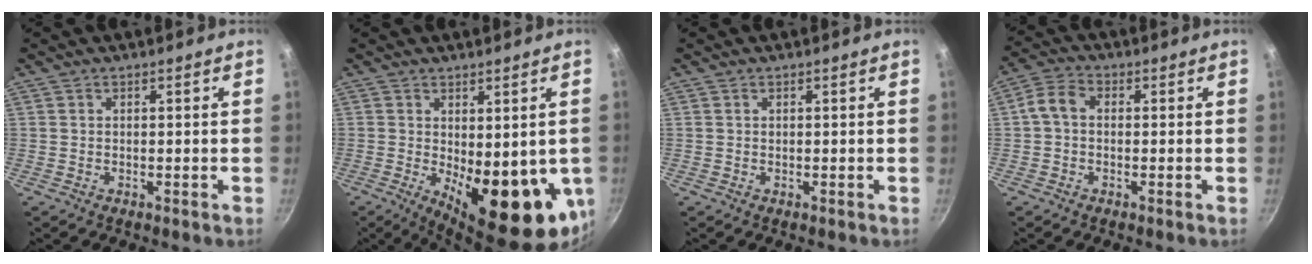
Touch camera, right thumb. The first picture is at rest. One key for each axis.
{"total": 16.4, "fx": -2.1, "fy": 6.8, "fz": 14.7, "tx": -0.170, "ty": -0.032, "tz": -0.012}
{"total": 0.0}
{"total": 4.6, "fx": -0.2, "fy": 3.4, "fz": 3.0, "tx": -0.061, "ty": 0.019, "tz": -0.016}